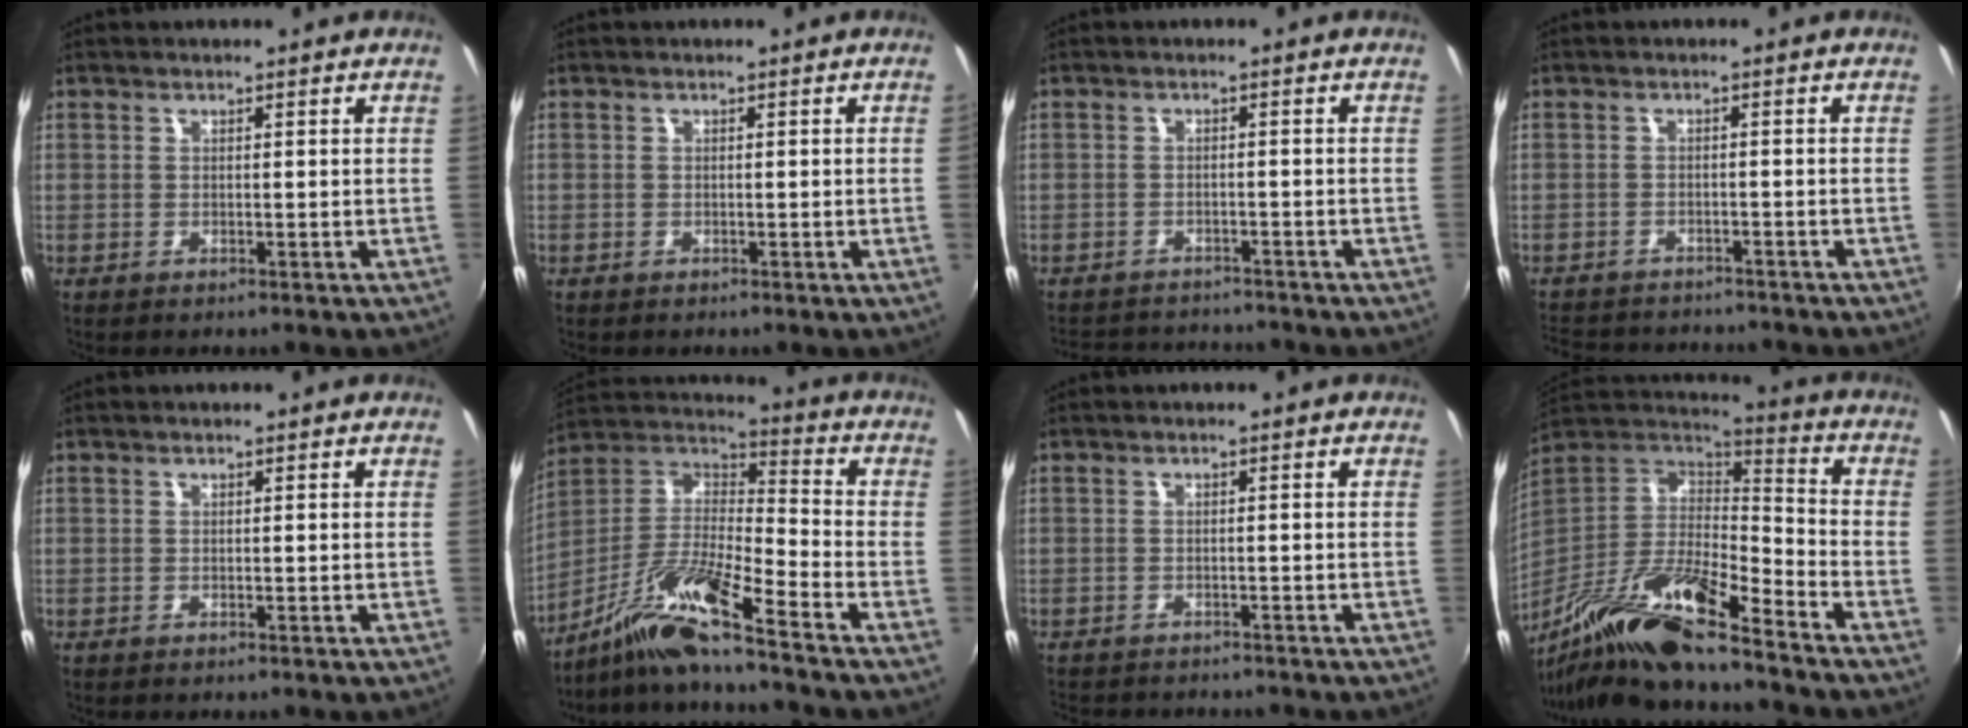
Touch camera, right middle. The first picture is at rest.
{"total": 0.0}
{"total": 9.4, "force": [-8.5, 3.2, 2.2], "torque": [-0.062, 0.023, -0.123]}
{"total": 11.2, "force": [-10.0, 3.3, 3.6], "torque": [-0.093, -0.009, -0.150]}
{"total": 0.0}
{"total": 13.8, "force": [-9.5, 0.2, 10.0], "torque": [-0.190, -0.003, -0.196]}
{"total": 6.2, "force": [-5.8, 1.3, 1.9], "torque": [-0.049, -0.017, -0.085]}
{"total": 19.0, "force": [-14.1, 2.7, 12.4], "torque": [-0.232, -0.028, -0.277]}